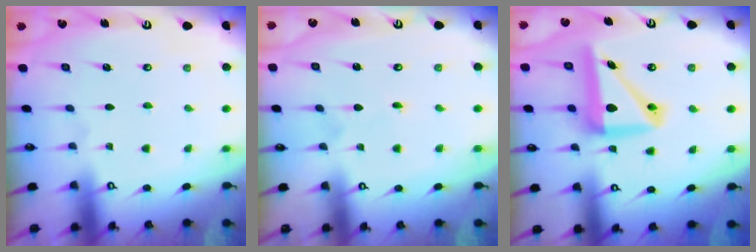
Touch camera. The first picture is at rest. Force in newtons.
{"total": 1.9, "press": 1.9, "slide": 0.2}
{"total": 11.6, "press": 11.3, "slide": 2.7}